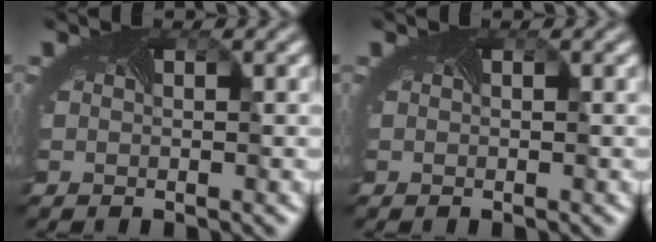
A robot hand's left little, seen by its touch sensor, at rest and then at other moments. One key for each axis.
{"total": 0.0}